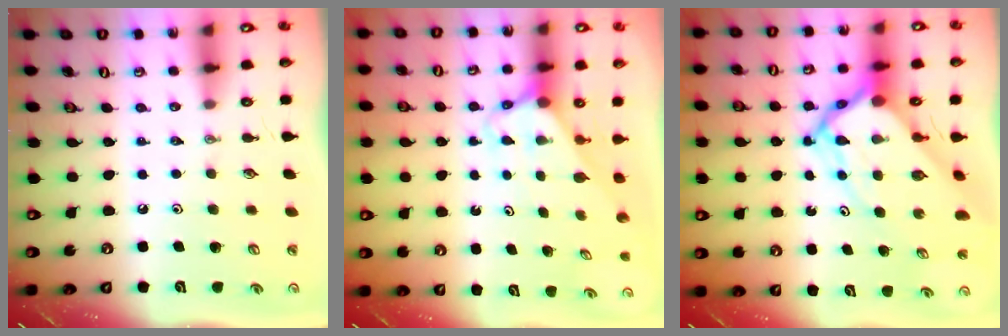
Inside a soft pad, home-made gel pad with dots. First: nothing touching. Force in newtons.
{"total": 2.8, "press": 2.8, "slide": 0.1}
{"total": 11.3, "press": 11.2, "slide": 0.9}